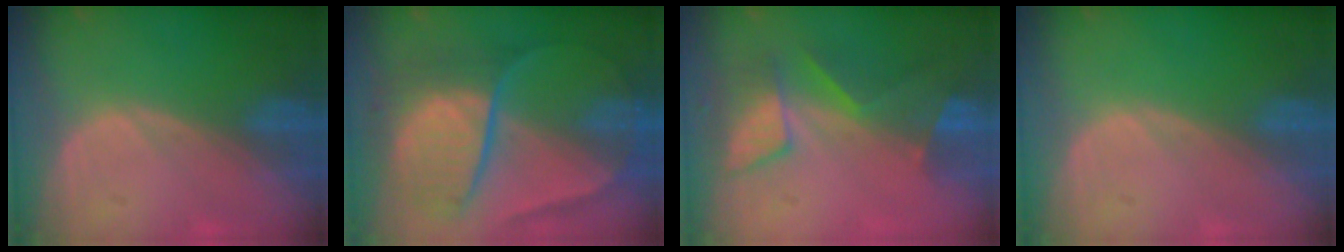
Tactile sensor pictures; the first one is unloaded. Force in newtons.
{"total": 10.2, "press": 10.2, "slide": 1.0}
{"total": 8.5, "press": 7.3, "slide": 4.3}
{"total": 0.0}